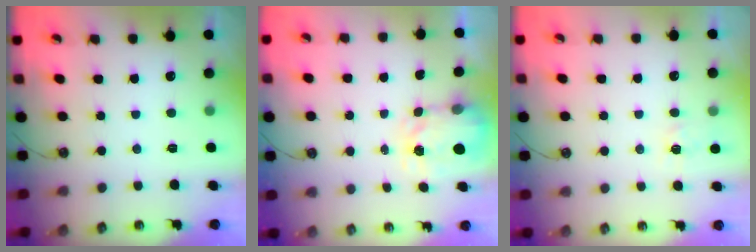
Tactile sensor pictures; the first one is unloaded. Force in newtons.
{"total": 3.7, "press": 3.7, "slide": 0.5}
{"total": 5.0, "press": 4.9, "slide": 0.8}